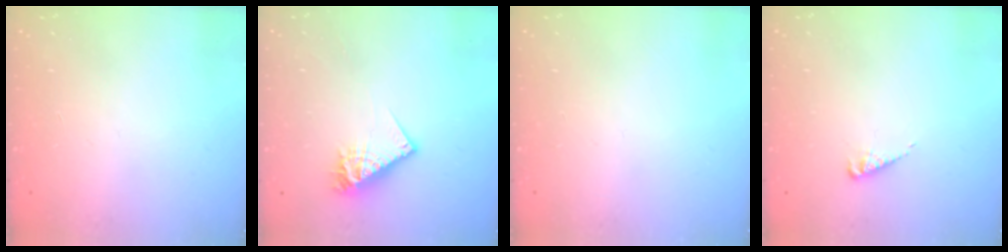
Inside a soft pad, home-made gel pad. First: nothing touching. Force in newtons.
{"total": 9.9, "press": 9.9, "slide": 0.8}
{"total": 0.0}
{"total": 2.9, "press": 2.9, "slide": 0.4}